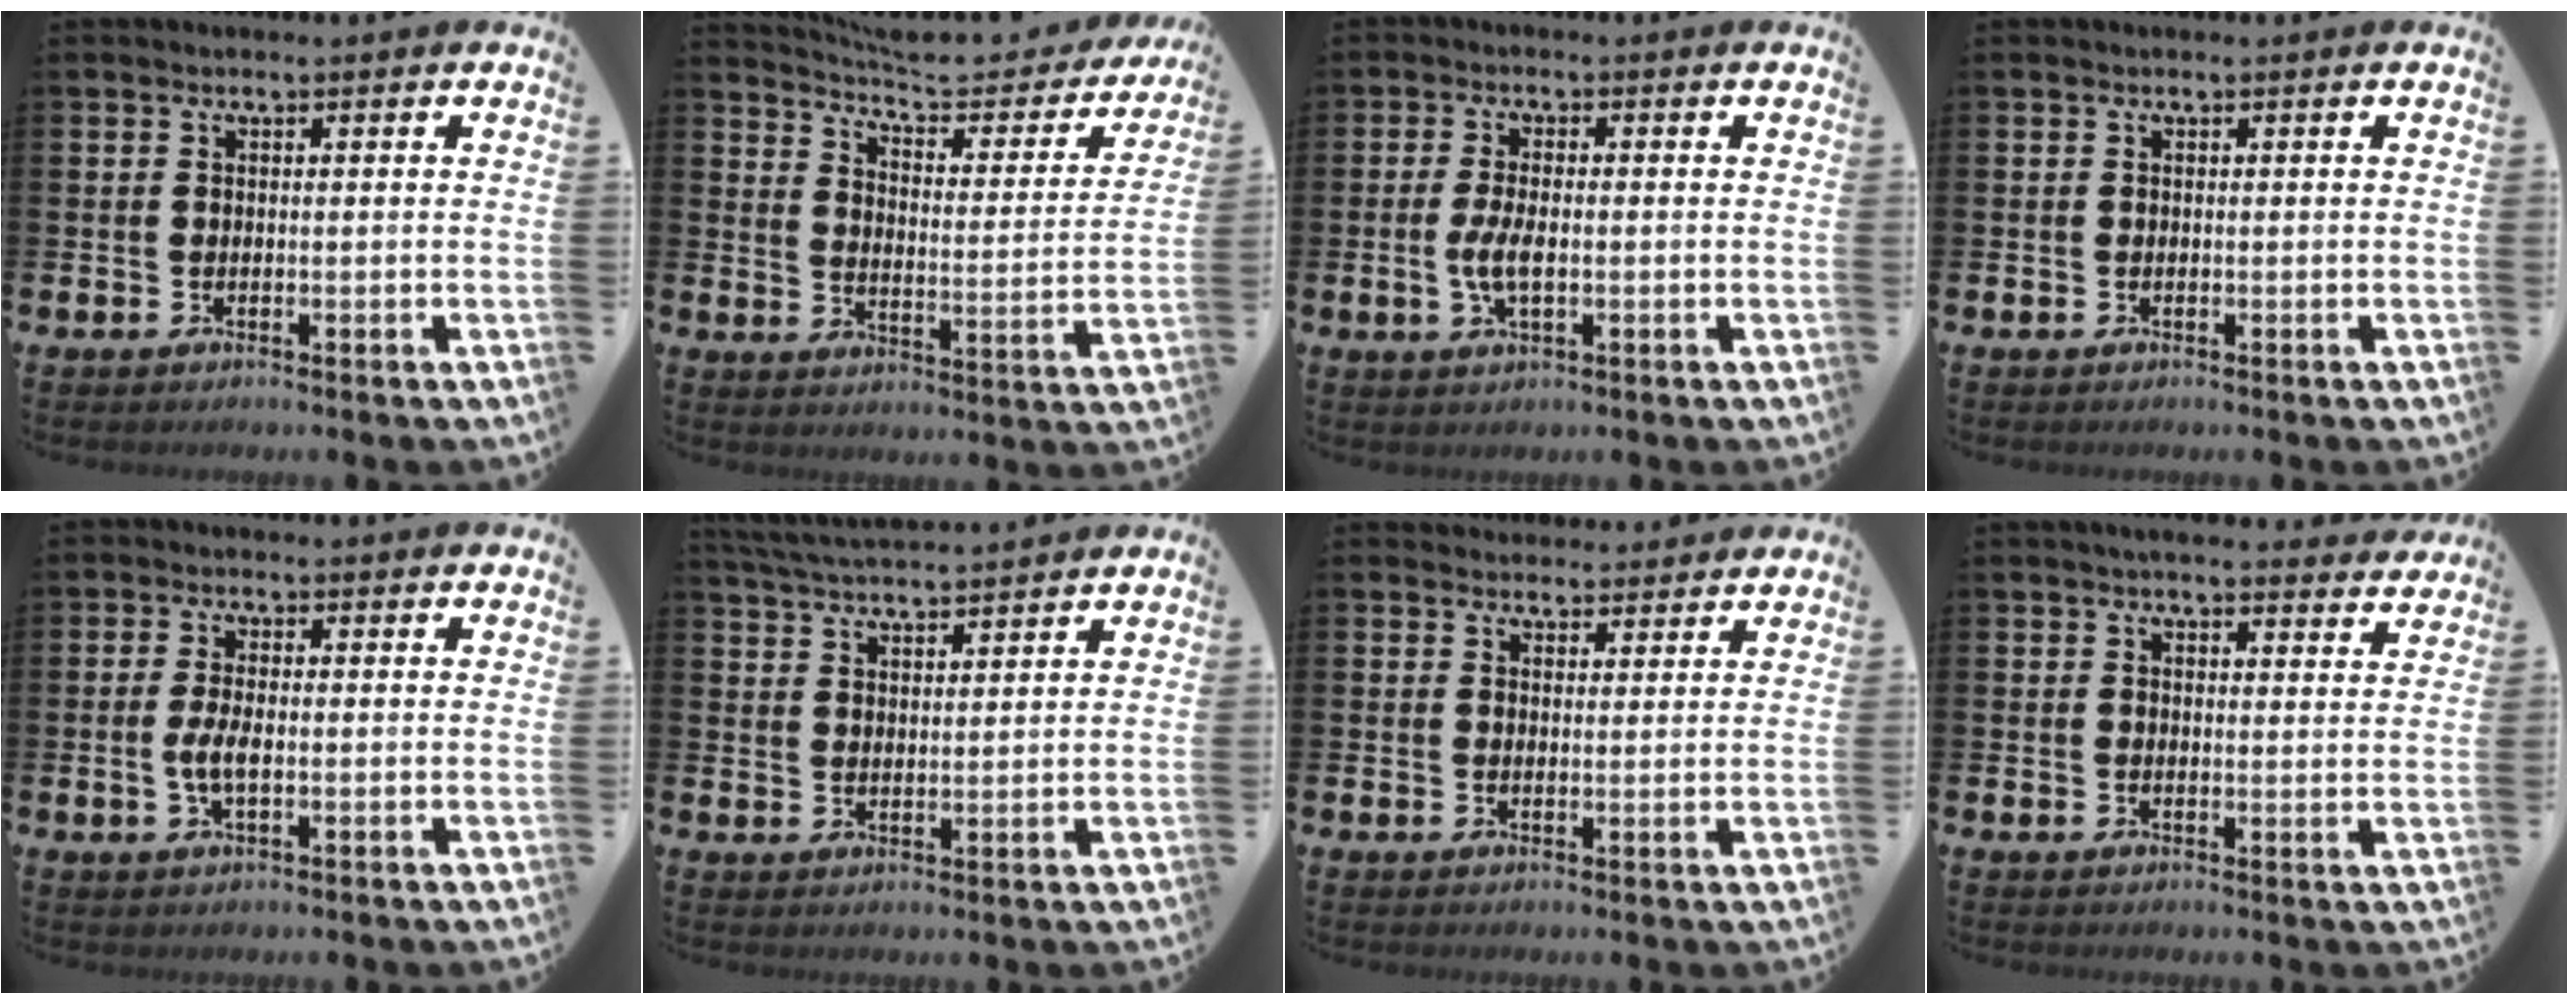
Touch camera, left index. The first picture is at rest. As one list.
[{"total": 5.9, "force": [5.3, 1.6, 2.1], "torque": [-0.058, -0.042, 0.083]}, {"total": 4.1, "force": [-0.4, 1.7, 3.7], "torque": [-0.067, -0.002, -0.011]}, {"total": 0.0}, {"total": 3.4, "force": [-0.4, 1.3, 3.1], "torque": [-0.055, -0.004, -0.012]}, {"total": 4.4, "force": [4.3, 0.0, 0.4], "torque": [-0.023, -0.027, 0.076]}, {"total": 2.9, "force": [2.7, 0.8, -0.2], "torque": [0.012, -0.015, 0.048]}, {"total": 3.5, "force": [3.4, 0.4, 0.7], "torque": [-0.007, -0.019, 0.059]}]